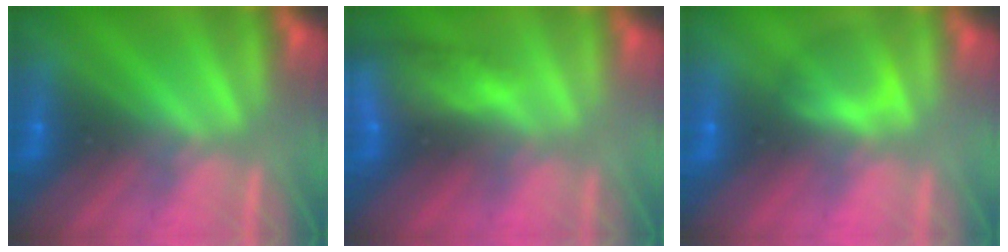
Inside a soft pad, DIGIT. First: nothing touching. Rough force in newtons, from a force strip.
{"total": 6.8}
{"total": 2.2}